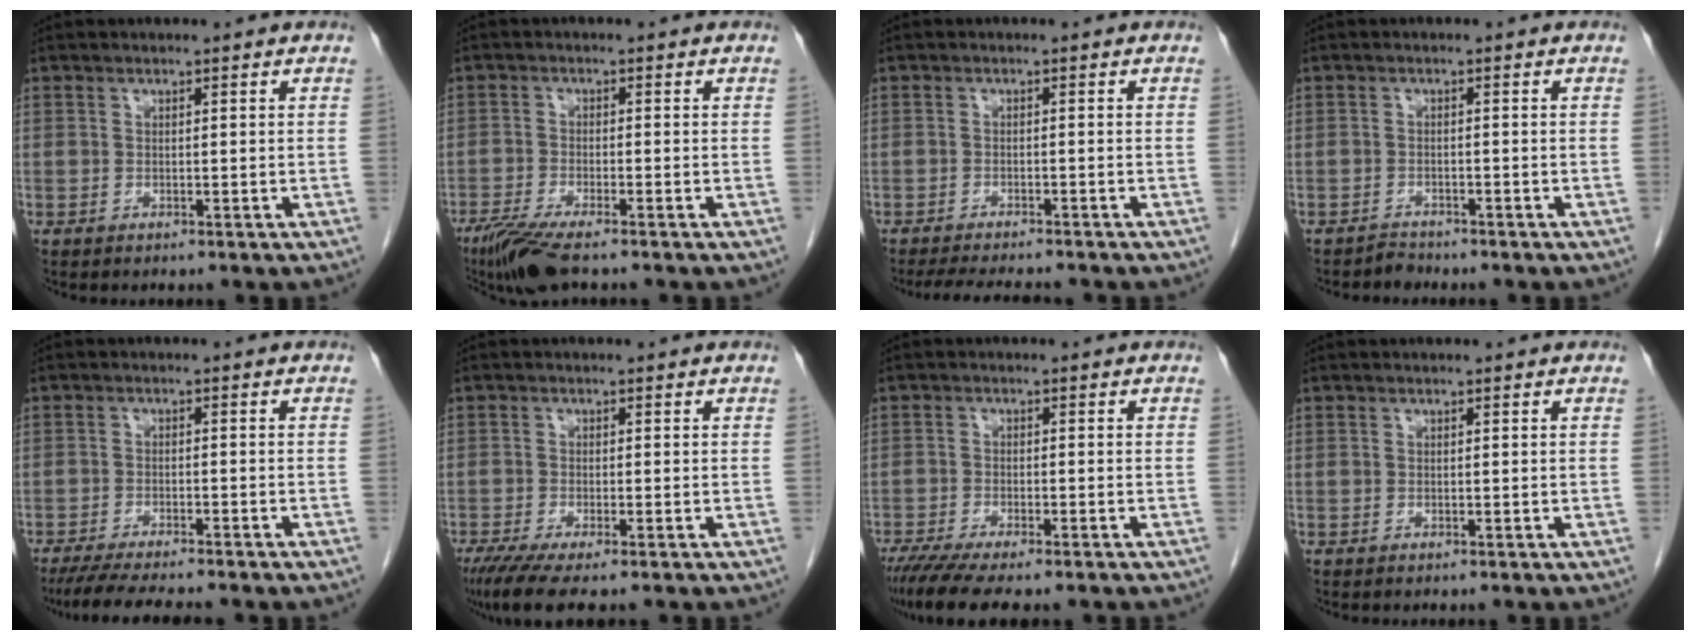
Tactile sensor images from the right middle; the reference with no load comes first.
{"total": 6.7, "force": [-5.0, 0.7, 4.4], "torque": [-0.082, -0.018, -0.089]}
{"total": 8.1, "force": [-7.3, 1.2, 3.4], "torque": [-0.052, -0.015, -0.105]}
{"total": 1.4, "force": [-1.3, 0.2, -0.5], "torque": [0.013, -0.004, -0.023]}
{"total": 9.7, "force": [-8.3, 0.7, 4.9], "torque": [-0.072, -0.018, -0.127]}
{"total": 6.2, "force": [-4.6, 0.7, 4.1], "torque": [-0.066, -0.015, -0.076]}
{"total": 9.0, "force": [-7.2, 1.5, 5.2], "torque": [-0.080, -0.016, -0.112]}
{"total": 0.0}